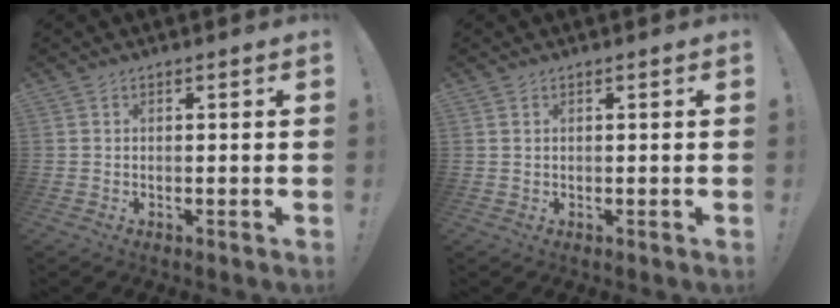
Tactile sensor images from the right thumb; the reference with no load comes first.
{"total": 0.6, "force": [0.3, 0.4, 0.3], "torque": [-0.006, 0.001, 0.007]}